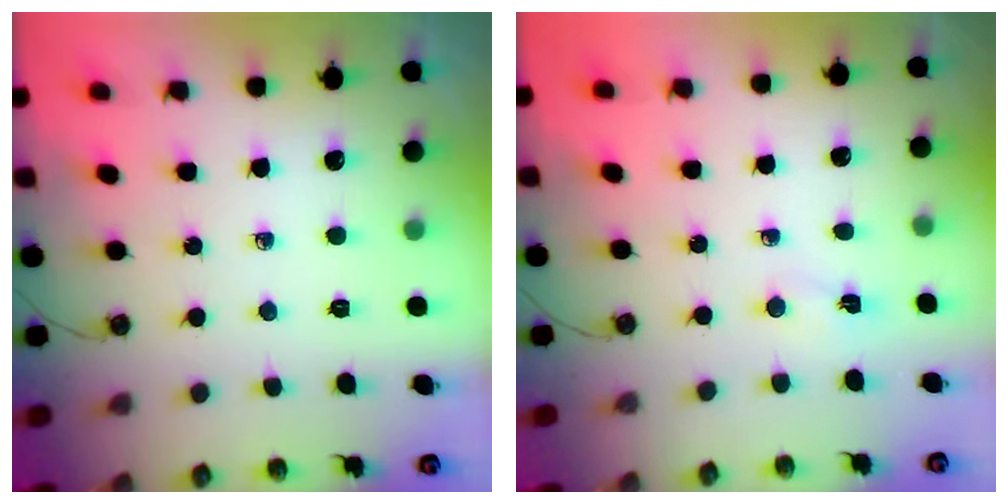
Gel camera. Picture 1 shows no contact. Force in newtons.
{"total": 3.8, "press": 0.5, "slide": 3.8}